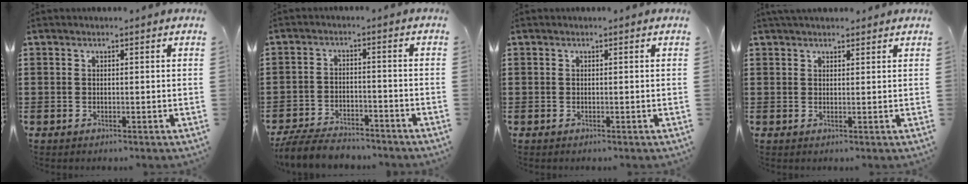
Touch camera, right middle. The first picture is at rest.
{"total": 5.6, "force": [-5.3, 1.1, 1.2], "torque": [-0.030, 0.007, -0.107]}
{"total": 0.0}
{"total": 1.7, "force": [1.7, 0.2, 0.3], "torque": [-0.009, 0.004, 0.032]}